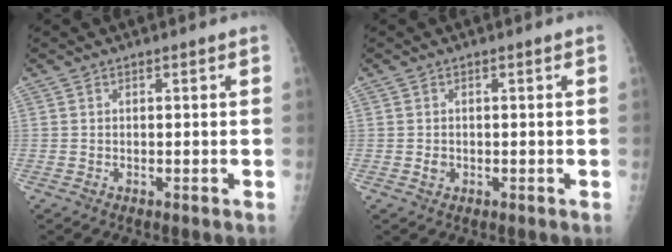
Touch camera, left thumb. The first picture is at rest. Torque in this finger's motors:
{"motor_torque": [0.29, 0.43, 0.18, 0.01, 0.00]}